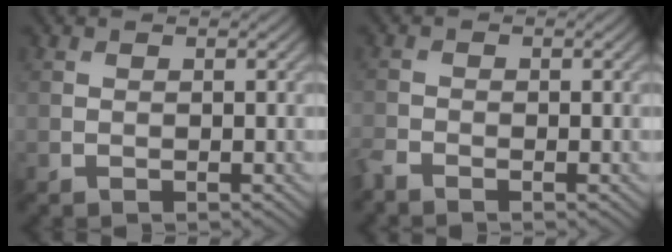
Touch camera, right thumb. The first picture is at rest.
{"total": 1.7, "force": [-1.6, 0.2, 0.5], "torque": [-0.017, -0.009, -0.044]}